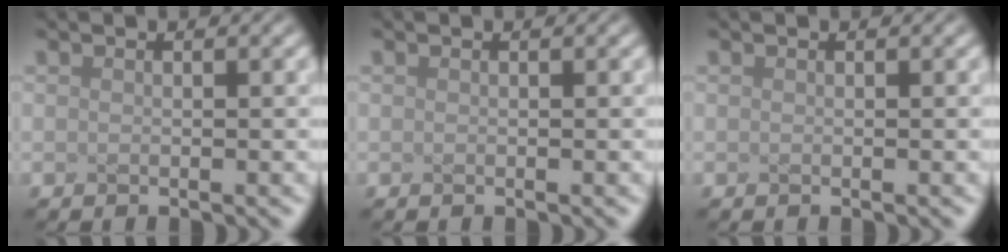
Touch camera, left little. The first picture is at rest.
{"total": 0.0}
{"total": 0.0}